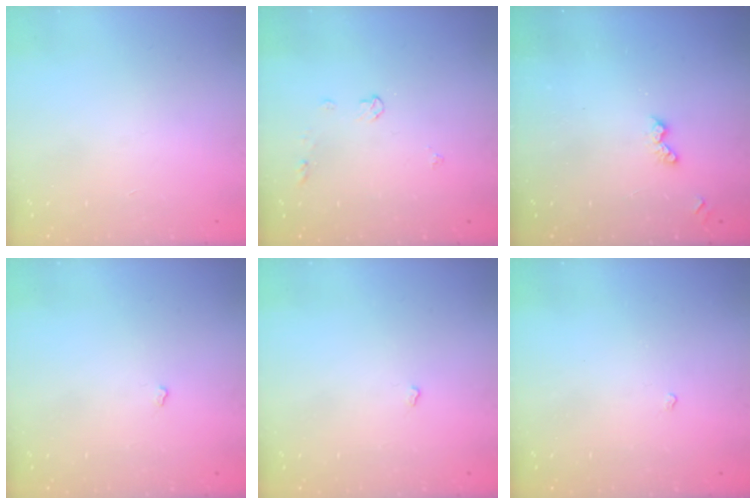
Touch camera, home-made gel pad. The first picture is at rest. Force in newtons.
{"total": 3.6, "press": 3.6, "slide": 0.6}
{"total": 5.2, "press": 5.1, "slide": 0.8}
{"total": 1.8, "press": 1.8, "slide": 0.4}
{"total": 1.8, "press": 1.8, "slide": 0.4}
{"total": 2.3, "press": 2.3, "slide": 0.3}